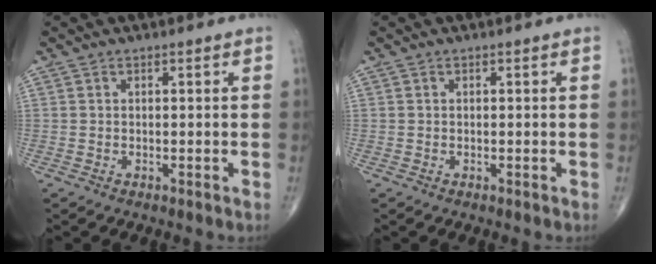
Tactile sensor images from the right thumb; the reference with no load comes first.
{"total": 0.0}